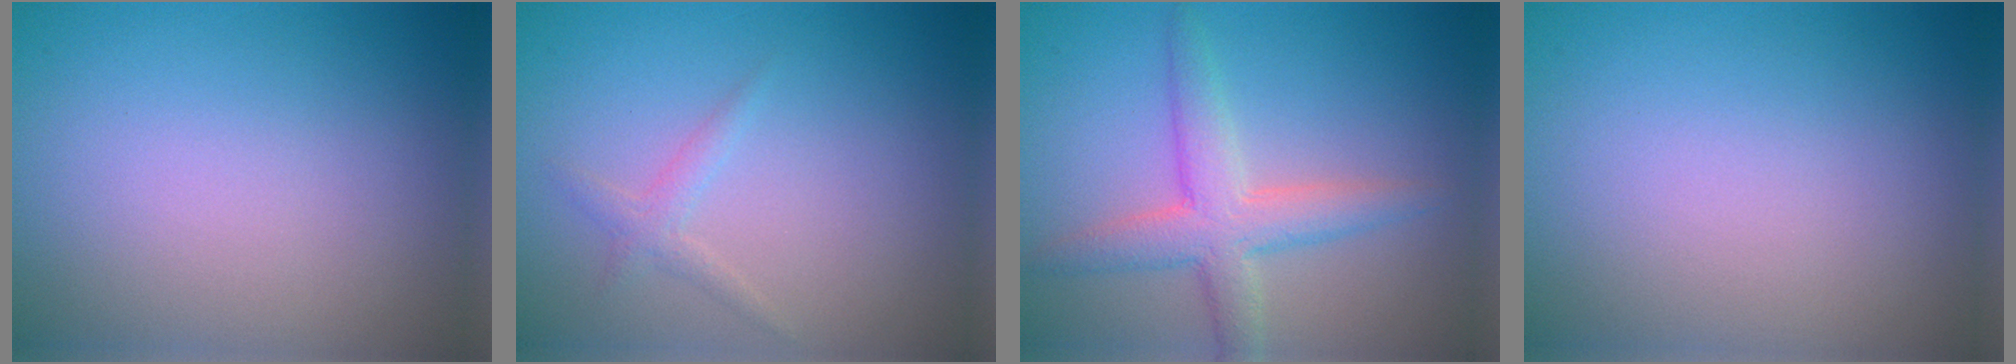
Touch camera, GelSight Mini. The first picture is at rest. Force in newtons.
{"total": 1.3, "press": 1.3, "slide": 0.0}
{"total": 4.3, "press": 4.3, "slide": 0.1}
{"total": 0.0}